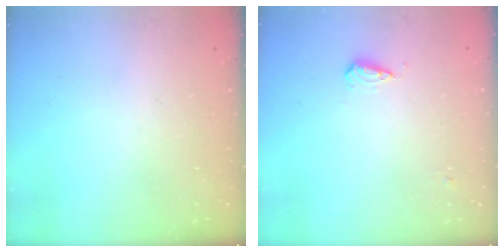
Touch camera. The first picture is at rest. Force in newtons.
{"total": 5.5, "press": 5.4, "slide": 0.9}